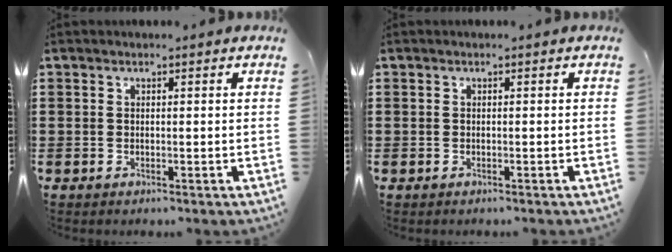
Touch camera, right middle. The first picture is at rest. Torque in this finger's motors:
{"motor_torque": [0.00, 0.00, -0.06, 0.00]}